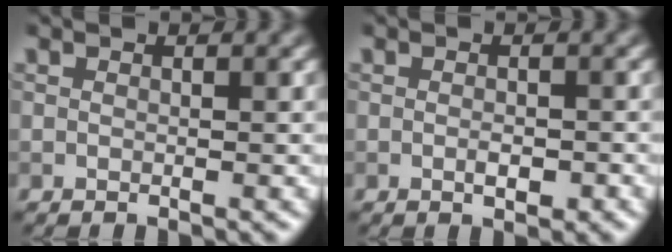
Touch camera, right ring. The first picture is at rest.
{"total": 1.6, "force": [-0.5, 0.7, 1.4], "torque": [-0.024, -0.001, -0.008]}